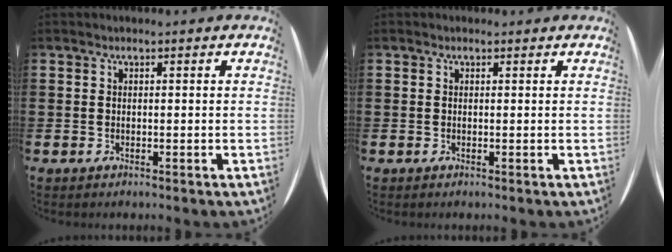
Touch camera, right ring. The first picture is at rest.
{"total": 0.0}